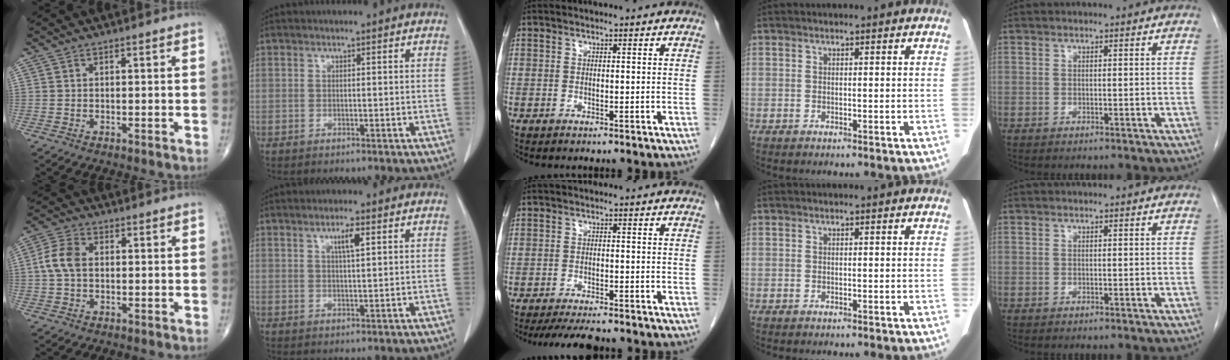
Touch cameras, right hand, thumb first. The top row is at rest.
{"thumb": {"total": 6.0, "force": [0.3, 4.0, 4.5], "torque": [-0.098, 0.015, -0.001]}, "index": {"total": 3.0, "force": [1.3, 0.2, 2.7], "torque": [-0.047, -0.001, 0.021]}, "middle": {"total": 6.9, "force": [-6.0, 0.9, 3.2], "torque": [-0.045, -0.015, -0.092]}}